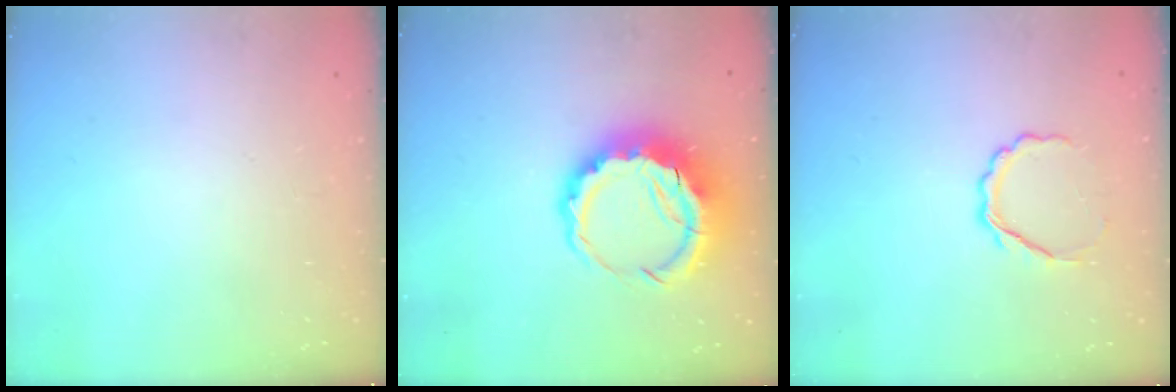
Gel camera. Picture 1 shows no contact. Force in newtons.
{"total": 10.7, "press": 10.4, "slide": 2.6}
{"total": 4.8, "press": 4.7, "slide": 1.0}